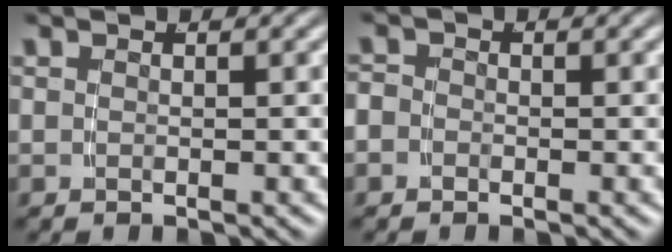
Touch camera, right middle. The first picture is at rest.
{"total": 1.9, "force": [-0.8, 1.6, 0.5], "torque": [-0.018, -0.010, -0.016]}